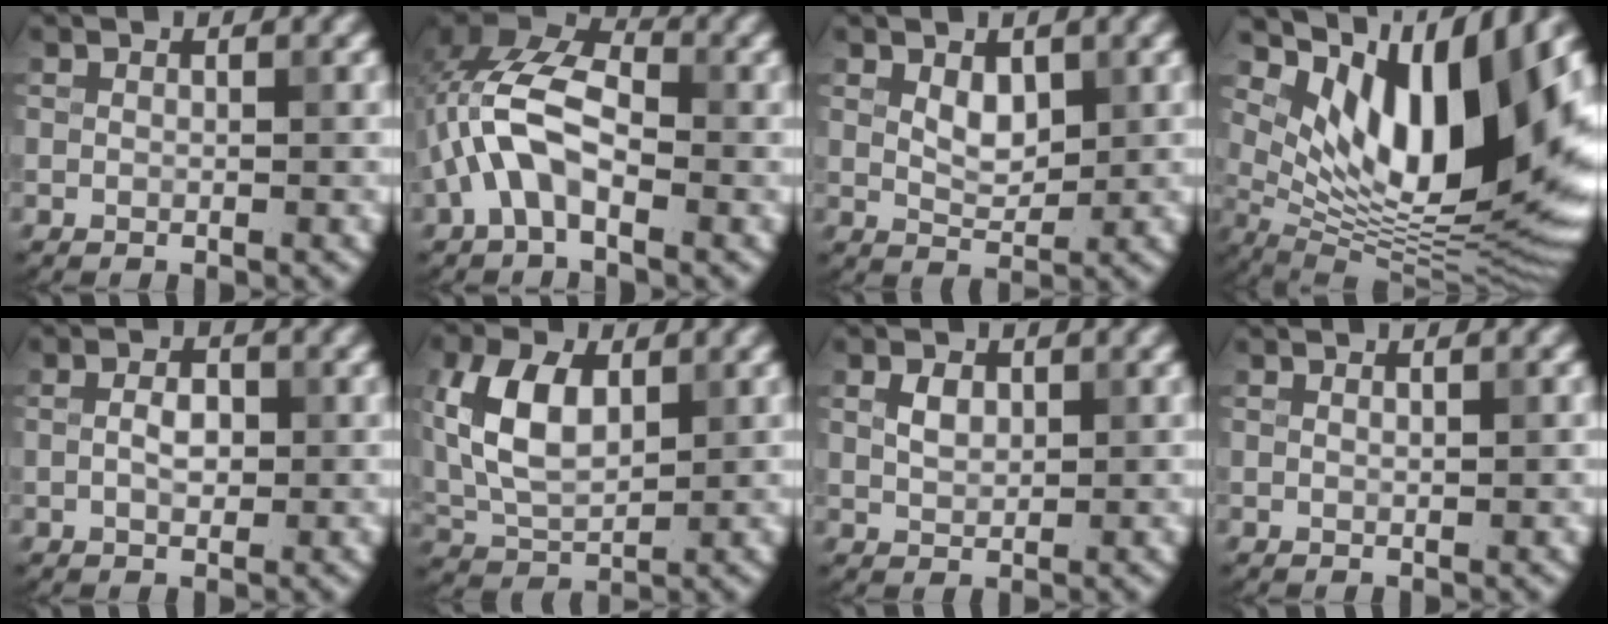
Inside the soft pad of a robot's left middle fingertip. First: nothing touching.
{"total": 7.3, "force": [-1.6, 3.8, 6.0], "torque": [-0.128, 0.025, -0.041]}
{"total": 2.3, "force": [0.9, 1.4, 1.6], "torque": [-0.029, -0.003, 0.021]}
{"total": 13.8, "force": [5.4, 5.0, 11.7], "torque": [-0.182, -0.015, 0.108]}
{"total": 2.1, "force": [-0.1, 1.2, 1.7], "torque": [-0.033, 0.003, -0.002]}
{"total": 7.1, "force": [1.9, 4.1, 5.5], "torque": [-0.118, 0.010, 0.034]}
{"total": 1.9, "force": [0.7, 1.3, 1.3], "torque": [-0.026, 0.002, 0.014]}
{"total": 0.6, "force": [0.3, 0.1, 0.6], "torque": [-0.006, 0.002, 0.004]}